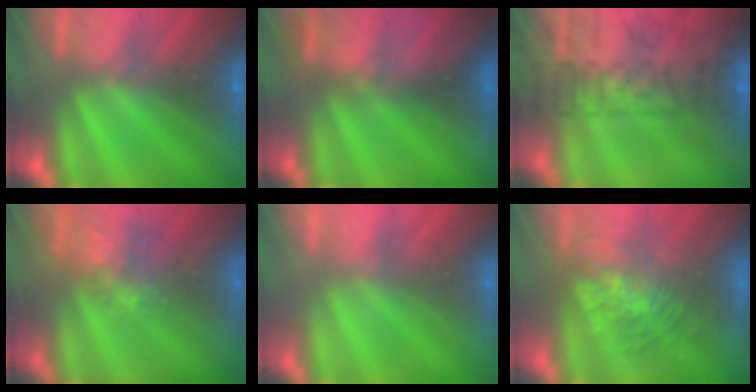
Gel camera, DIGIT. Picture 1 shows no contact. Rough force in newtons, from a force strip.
{"total": 2.9}
{"total": 13.2}
{"total": 3.7}
{"total": 2.1}
{"total": 3.7}